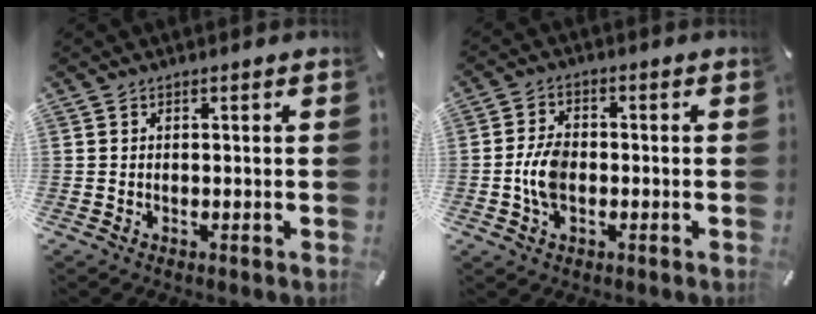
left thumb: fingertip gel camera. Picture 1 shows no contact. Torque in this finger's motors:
{"motor_torque": [0.25, 0.28, 0.70, 0.18, 0.24]}